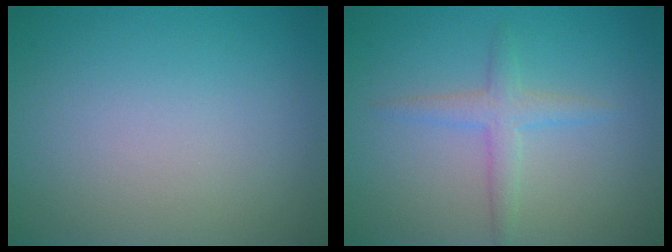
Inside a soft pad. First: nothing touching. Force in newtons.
{"total": 2.0, "press": 2.0, "slide": 0.1}